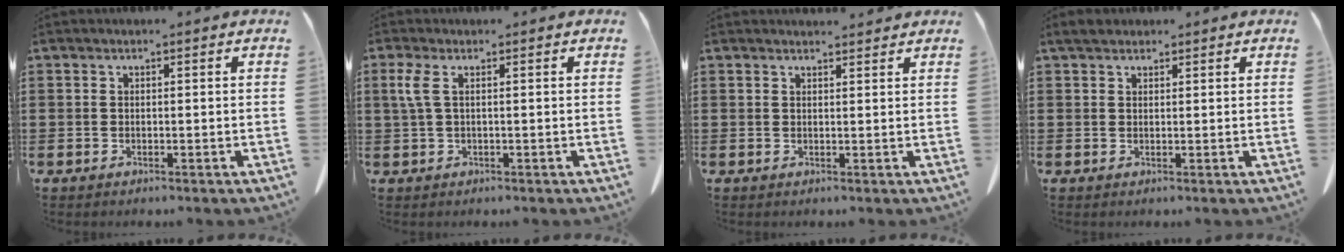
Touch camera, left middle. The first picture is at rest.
{"total": 2.6, "force": [0.2, 0.6, 2.6], "torque": [-0.058, -0.003, 0.001]}
{"total": 1.5, "force": [1.5, 0.2, 0.3], "torque": [-0.010, 0.002, 0.028]}
{"total": 1.9, "force": [1.6, 0.9, 0.7], "torque": [-0.019, 0.007, 0.030]}